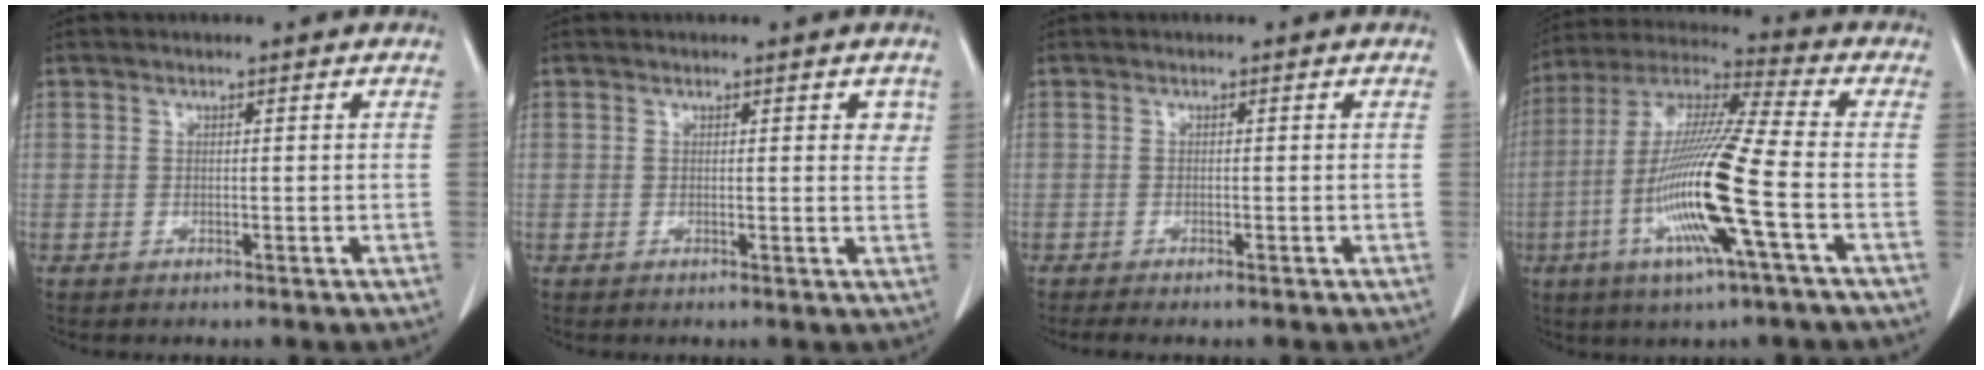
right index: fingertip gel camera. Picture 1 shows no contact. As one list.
[{"total": 2.2, "force": [1.0, 0.9, 1.7], "torque": [-0.017, -0.002, 0.007]}, {"total": 1.6, "force": [-1.3, 0.1, 0.8], "torque": [-0.017, -0.006, -0.021]}, {"total": 17.2, "force": [-5.0, -0.2, 16.5], "torque": [-0.335, -0.014, -0.101]}]